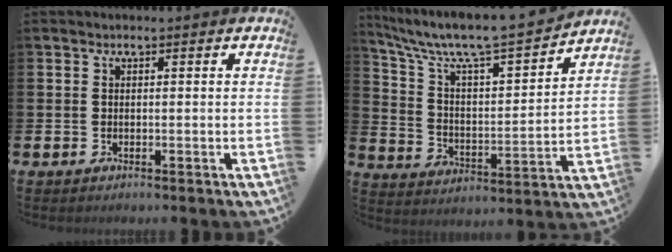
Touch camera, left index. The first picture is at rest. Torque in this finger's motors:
{"motor_torque": [0.90, -1.24, 0.32, 0.19]}